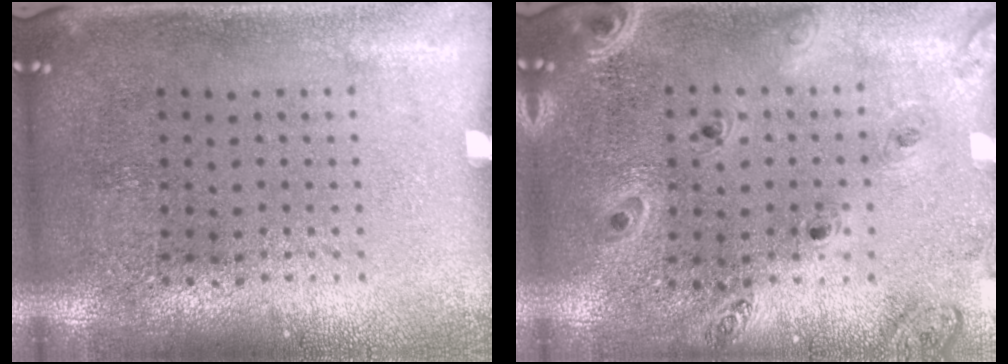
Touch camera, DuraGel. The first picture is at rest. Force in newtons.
{"total": 1.4, "press": 1.4, "slide": 0.2}